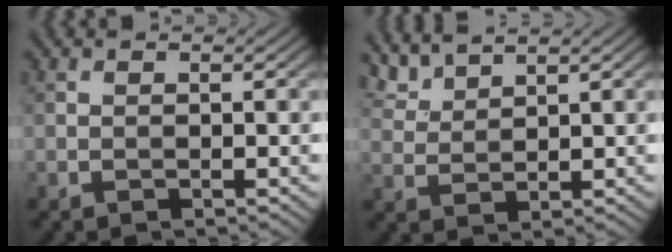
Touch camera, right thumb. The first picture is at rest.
{"total": 3.6, "force": [3.2, 0.7, 1.5], "torque": [-0.042, 0.004, 0.074]}